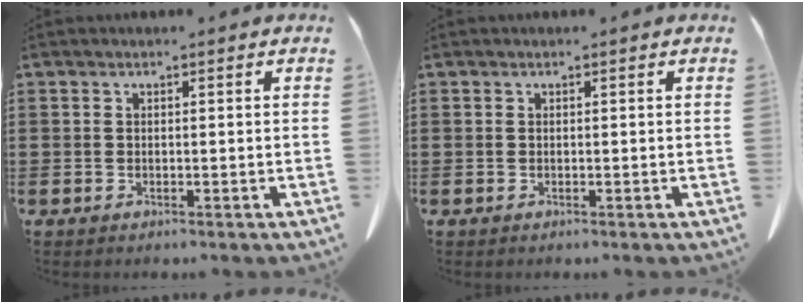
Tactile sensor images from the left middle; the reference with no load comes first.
{"total": 0.0}